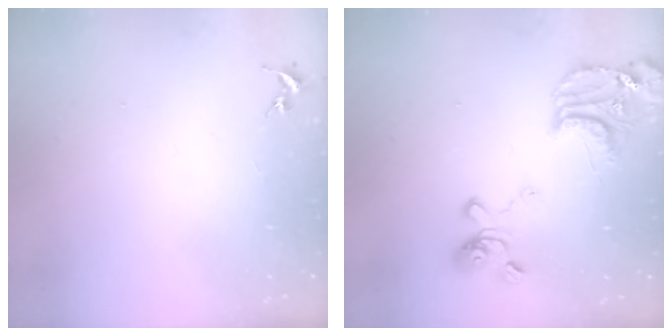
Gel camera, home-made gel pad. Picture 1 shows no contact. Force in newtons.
{"total": 19.3, "press": 19.2, "slide": 2.2}